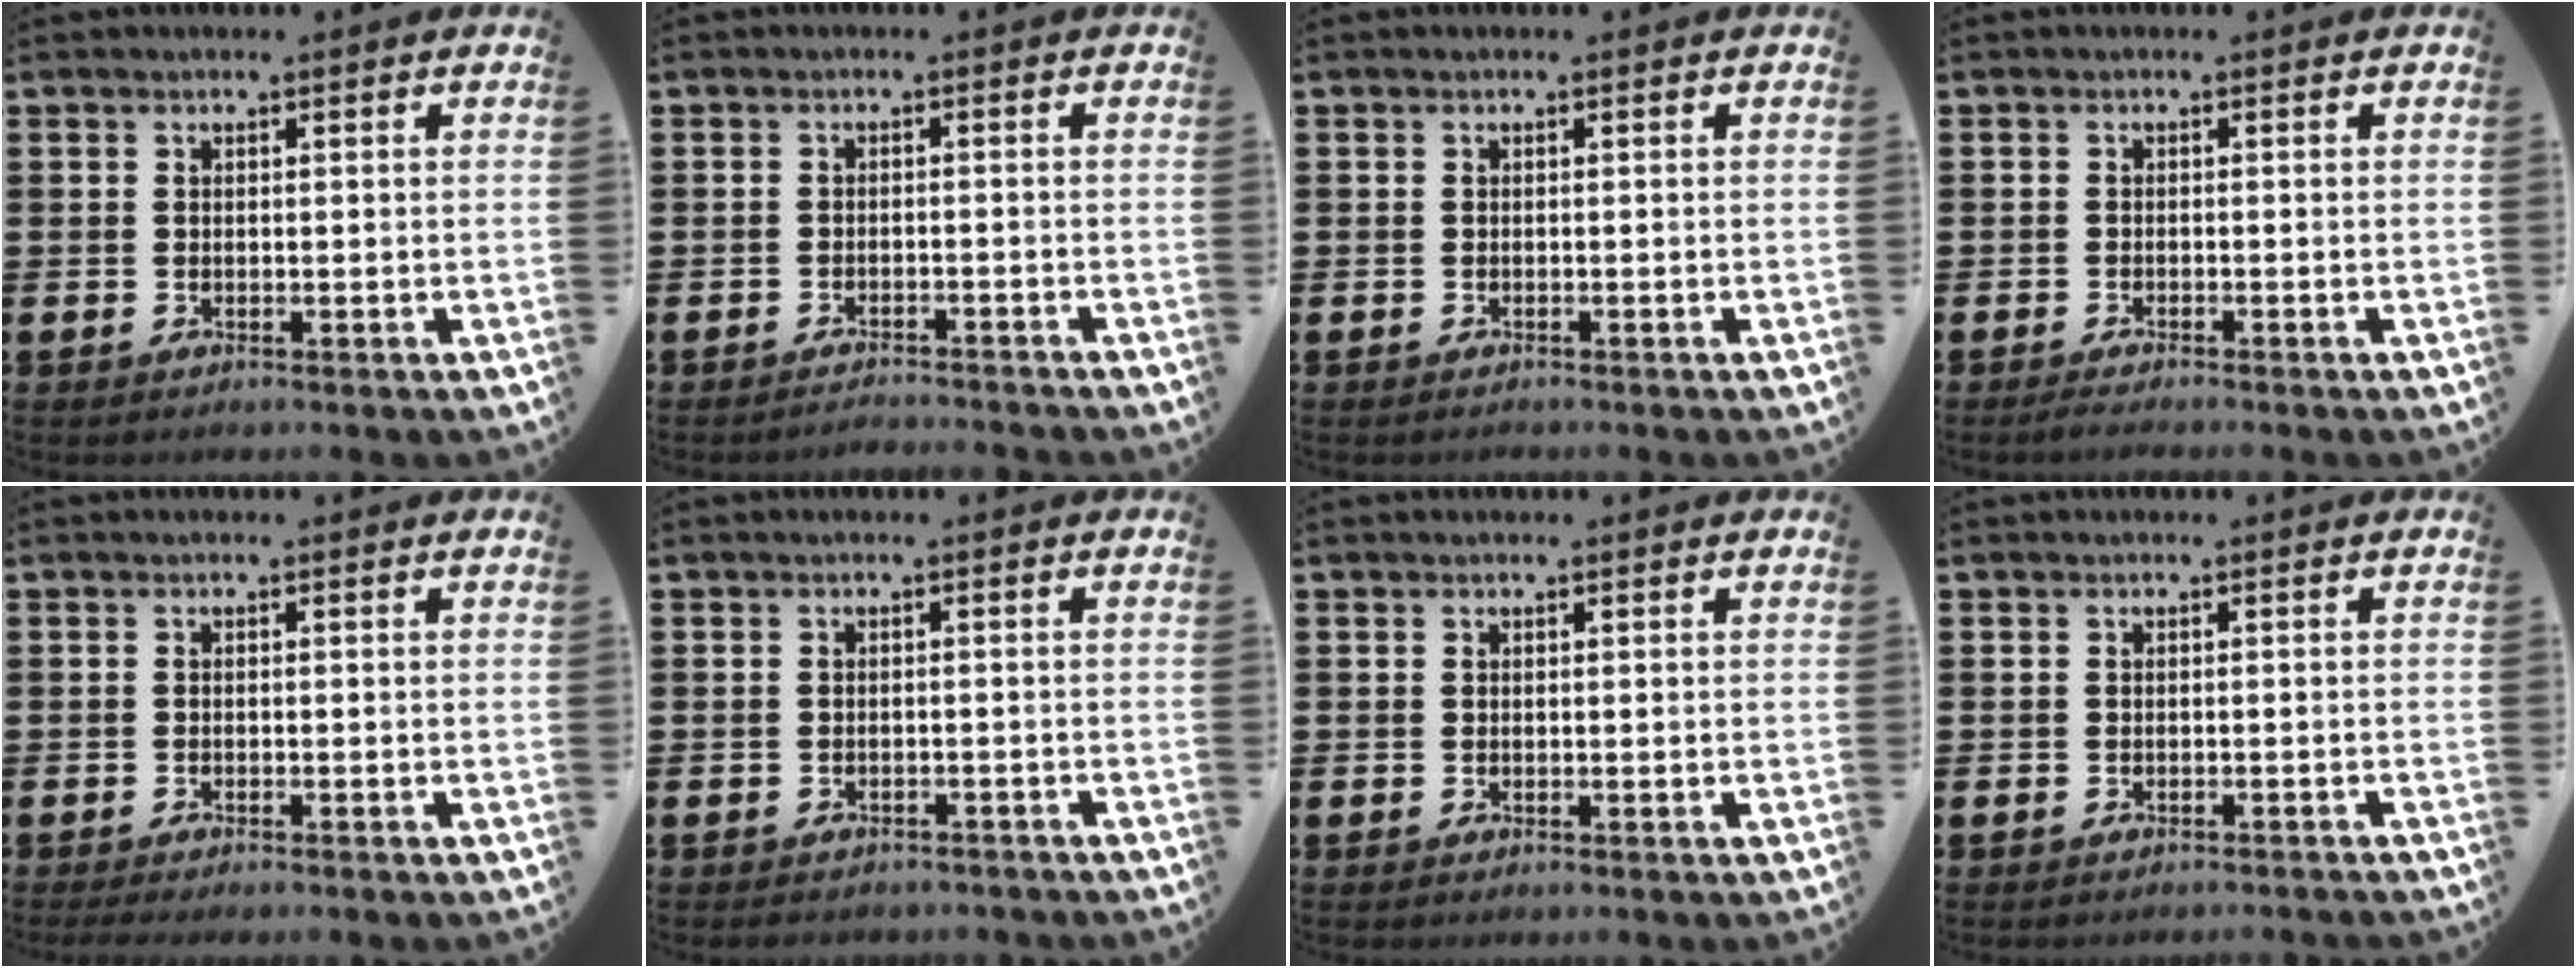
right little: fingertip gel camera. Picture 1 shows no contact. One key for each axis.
{"total": 1.5, "fx": -1.4, "fy": -0.1, "fz": -0.1, "tx": -0.002, "ty": 0.005, "tz": -0.031}
{"total": 0.0}
{"total": 0.9, "fx": -0.7, "fy": 0.0, "fz": 0.6, "tx": -0.010, "ty": -0.003, "tz": -0.014}
{"total": 0.7, "fx": -0.6, "fy": 0.0, "fz": 0.4, "tx": -0.006, "ty": -0.003, "tz": -0.011}
{"total": 1.0, "fx": -1.0, "fy": 0.2, "fz": 0.0, "tx": -0.004, "ty": 0.000, "tz": -0.021}
{"total": 0.0}
{"total": 0.5, "fx": -0.5, "fy": -0.1, "fz": 0.0, "tx": 0.000, "ty": -0.001, "tz": -0.011}